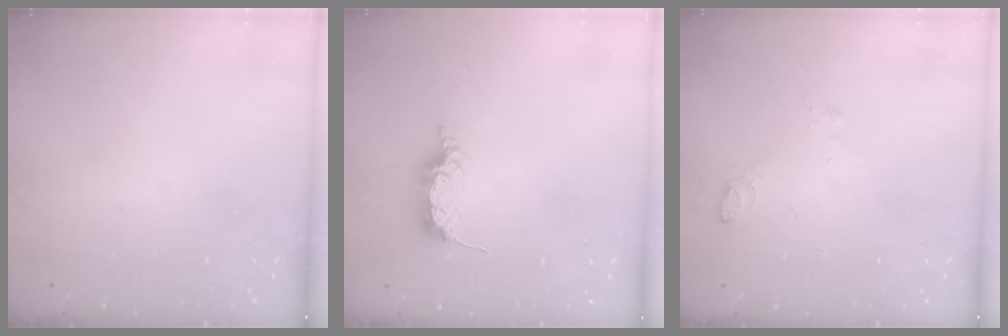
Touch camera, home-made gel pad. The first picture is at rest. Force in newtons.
{"total": 7.1, "press": 7.1, "slide": 0.5}
{"total": 5.2, "press": 5.2, "slide": 0.8}